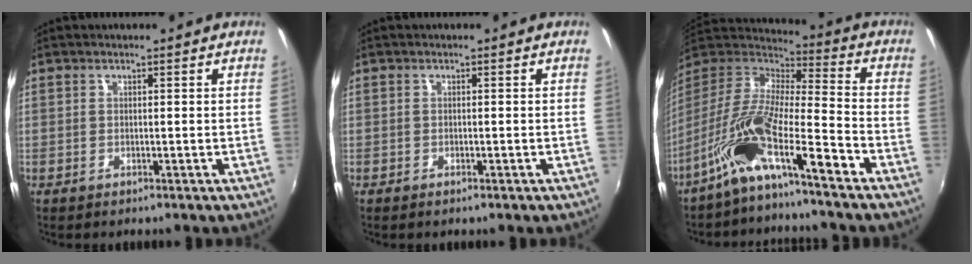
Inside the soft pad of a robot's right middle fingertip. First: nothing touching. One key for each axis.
{"total": 0.9, "fx": -0.7, "fy": 0.4, "fz": 0.5, "tx": -0.009, "ty": -0.004, "tz": -0.013}
{"total": 14.6, "fx": -10.0, "fy": 1.4, "fz": 10.6, "tx": -0.199, "ty": 0.002, "tz": -0.204}